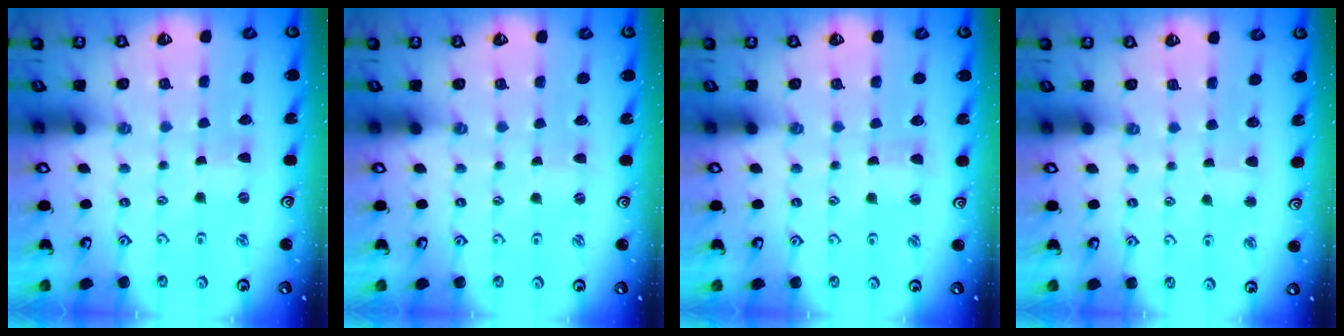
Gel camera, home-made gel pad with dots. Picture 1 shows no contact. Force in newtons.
{"total": 1.1, "press": 1.1, "slide": 0.3}
{"total": 0.9, "press": 0.9, "slide": 0.1}
{"total": 2.2, "press": 2.2, "slide": 0.2}